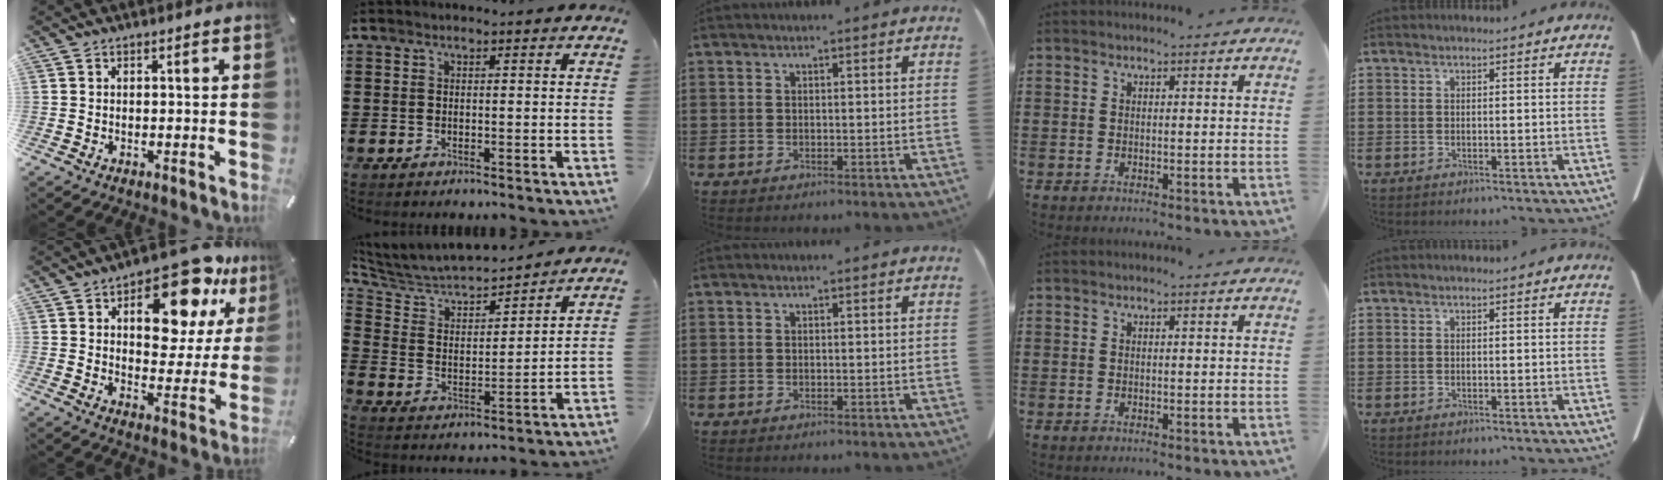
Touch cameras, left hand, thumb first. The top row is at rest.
{"thumb": {"total": 17.9, "force": [10.6, 8.6, 11.6], "torque": [-0.148, -0.059, 0.172]}, "index": {"total": 5.2, "force": [4.9, 1.1, 1.0], "torque": [-0.050, -0.038, 0.078]}}